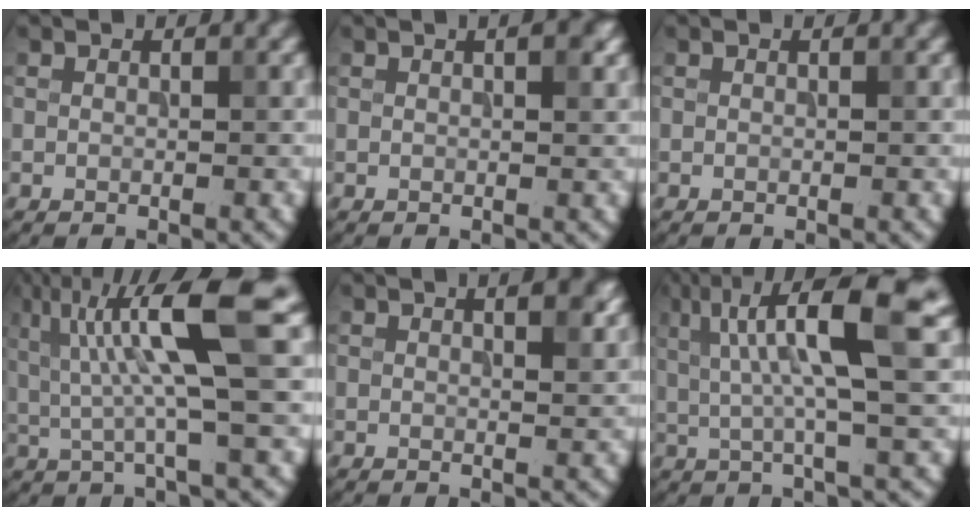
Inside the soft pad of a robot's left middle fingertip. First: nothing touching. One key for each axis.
{"total": 2.0, "fx": 0.9, "fy": 0.6, "fz": 1.7, "tx": -0.014, "ty": 0.004, "tz": 0.012}
{"total": 0.0}
{"total": 8.8, "fx": 2.1, "fy": 1.4, "fz": 8.4, "tx": -0.147, "ty": 0.004, "tz": 0.036}
{"total": 3.5, "fx": 1.9, "fy": 1.3, "fz": 2.6, "tx": -0.019, "ty": 0.007, "tz": 0.019}
{"total": 9.8, "fx": 2.8, "fy": 1.8, "fz": 9.2, "tx": -0.155, "ty": 0.012, "tz": 0.047}